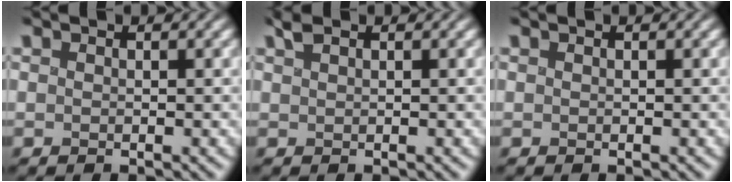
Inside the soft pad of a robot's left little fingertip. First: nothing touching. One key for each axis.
{"total": 0.9, "fx": 0.7, "fy": 0.2, "fz": 0.5, "tx": -0.010, "ty": 0.007, "tz": 0.013}
{"total": 0.0}